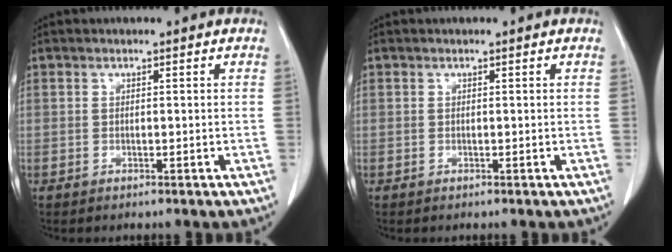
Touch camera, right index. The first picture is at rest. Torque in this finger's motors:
{"motor_torque": [0.11, 0.12, 0.02, 0.00]}